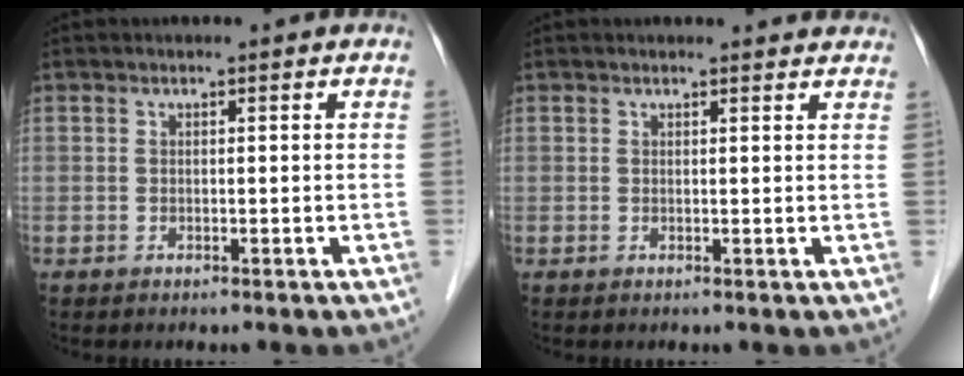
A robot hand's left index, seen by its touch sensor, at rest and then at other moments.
{"total": 3.5, "force": [3.4, 0.6, 0.5], "torque": [-0.009, 0.004, 0.027]}